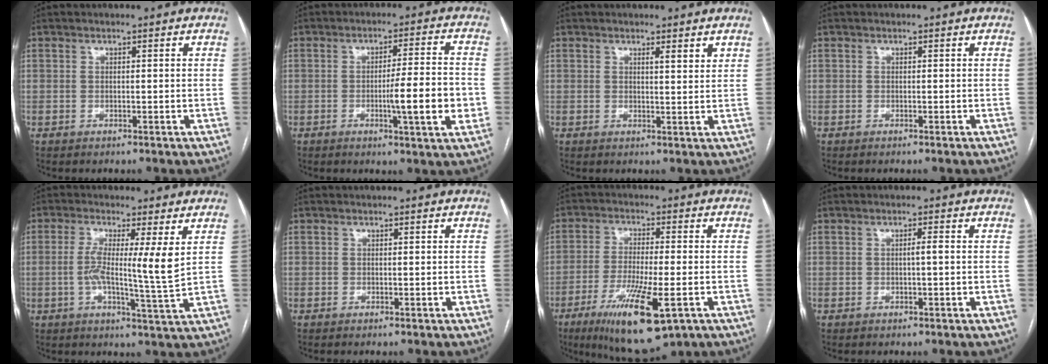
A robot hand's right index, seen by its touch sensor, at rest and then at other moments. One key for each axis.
{"total": 9.6, "fx": -2.2, "fy": 0.2, "fz": 9.3, "tx": -0.137, "ty": -0.005, "tz": -0.034}
{"total": 2.0, "fx": 1.5, "fy": 0.3, "fz": 1.3, "tx": -0.023, "ty": -0.007, "tz": 0.023}
{"total": 0.0}
{"total": 6.7, "fx": 1.2, "fy": -1.0, "fz": 6.5, "tx": -0.115, "ty": -0.010, "tz": 0.022}
{"total": 0.0}
{"total": 13.7, "fx": -6.4, "fy": 2.5, "fz": 11.8, "tx": -0.214, "ty": -0.033, "tz": -0.099}
{"total": 0.9, "fx": -0.1, "fy": 0.0, "fz": 0.9, "tx": -0.014, "ty": 0.001, "tz": 0.000}